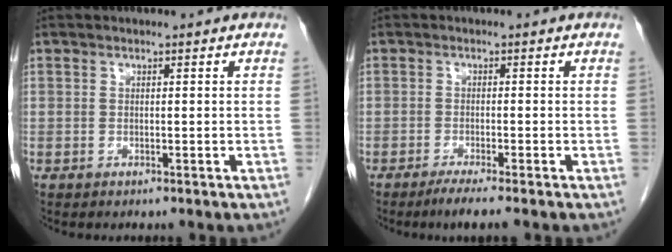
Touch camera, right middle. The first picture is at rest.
{"total": 3.4, "force": [-2.6, -0.4, 2.2], "torque": [-0.039, -0.008, -0.046]}